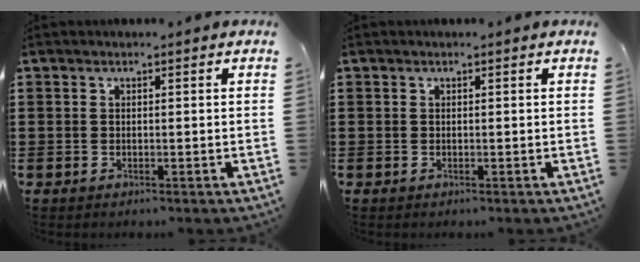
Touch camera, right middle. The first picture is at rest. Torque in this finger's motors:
{"motor_torque": [-0.21, -0.17, -0.02, 0.01]}